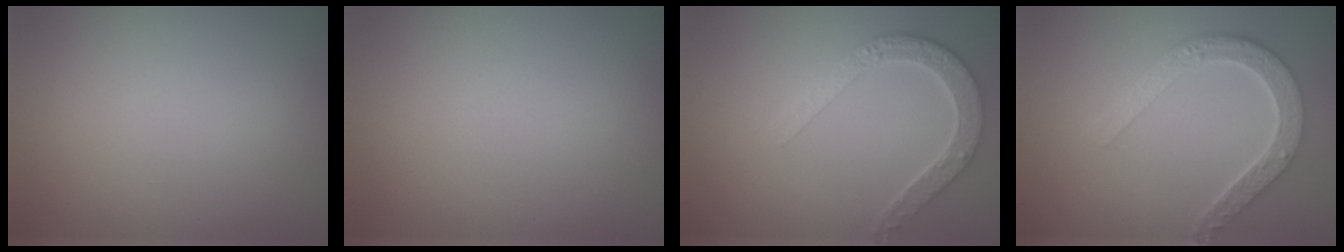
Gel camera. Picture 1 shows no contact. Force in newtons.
{"total": 0.0}
{"total": 3.3, "press": 3.2, "slide": 0.8}
{"total": 4.9, "press": 3.9, "slide": 3.0}